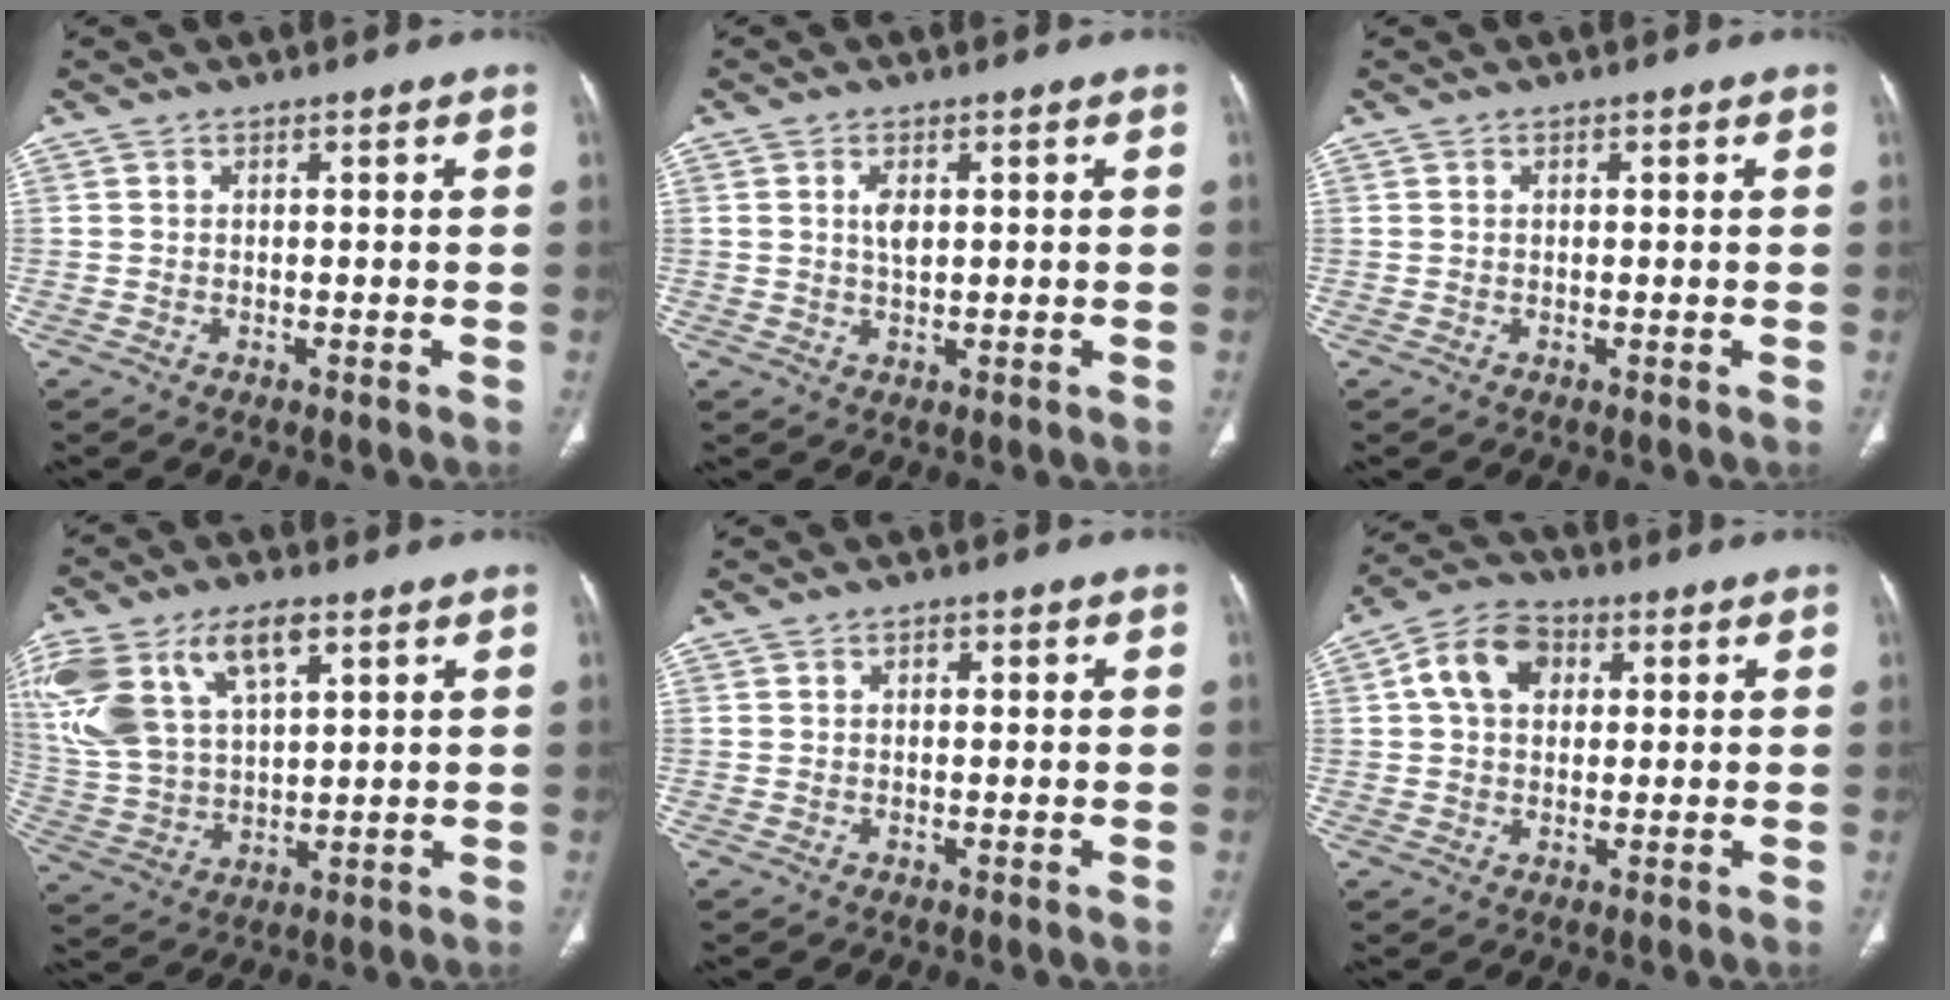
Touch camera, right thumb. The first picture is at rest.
{"total": 2.8, "force": [0.8, 1.5, 2.3], "torque": [-0.038, -0.004, 0.016]}
{"total": 0.5, "force": [0.3, 0.3, 0.4], "torque": [-0.006, 0.001, 0.005]}
{"total": 19.9, "force": [9.1, 10.7, 14.1], "torque": [-0.309, 0.002, 0.180]}
{"total": 1.4, "force": [0.5, 0.9, 0.9], "torque": [-0.010, 0.002, 0.007]}
{"total": 9.1, "force": [2.4, 6.5, 5.9], "torque": [-0.094, 0.014, 0.033]}